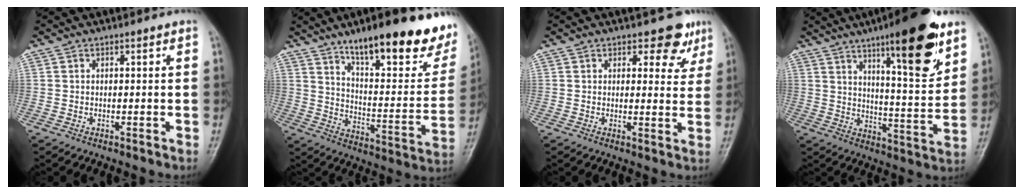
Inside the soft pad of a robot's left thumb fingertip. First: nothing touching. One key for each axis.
{"total": 25.5, "fx": 17.3, "fy": 7.5, "fz": 17.2, "tx": -0.194, "ty": -0.078, "tz": 0.251}
{"total": 5.5, "fx": 3.7, "fy": 3.2, "fz": 2.6, "tx": 0.005, "ty": -0.018, "tz": 0.042}
{"total": 17.7, "fx": 10.3, "fy": 4.0, "fz": 13.8, "tx": -0.176, "ty": -0.060, "tz": 0.157}